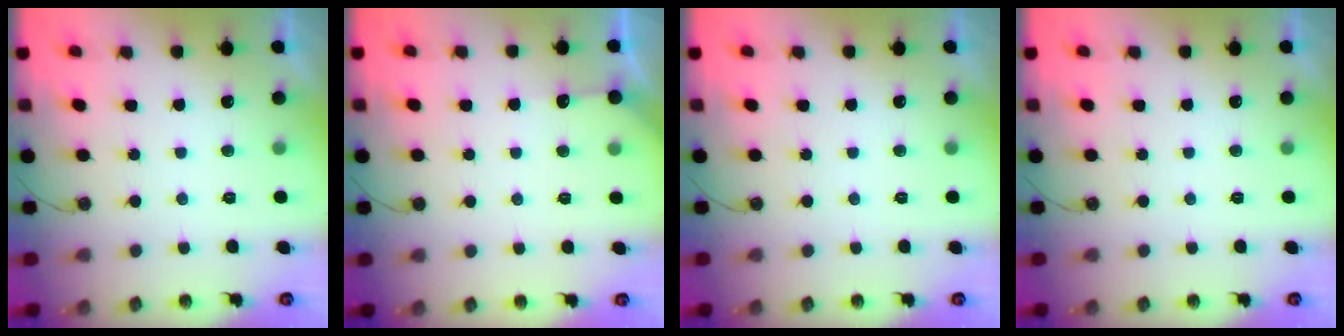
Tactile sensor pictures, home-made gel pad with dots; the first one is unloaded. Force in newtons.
{"total": 3.4, "press": 3.4, "slide": 0.3}
{"total": 0.0}
{"total": 0.0}